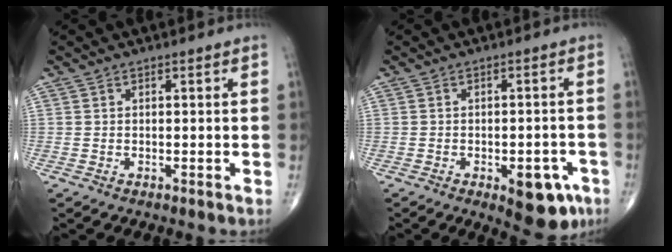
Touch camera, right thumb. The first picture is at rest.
{"total": 9.0, "force": [-4.1, 4.1, 6.8], "torque": [-0.060, 0.017, -0.044]}